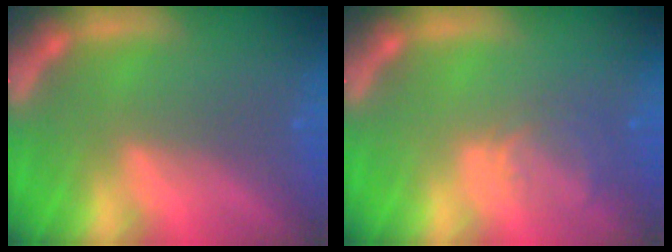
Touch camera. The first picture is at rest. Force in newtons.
{"total": 2.9}